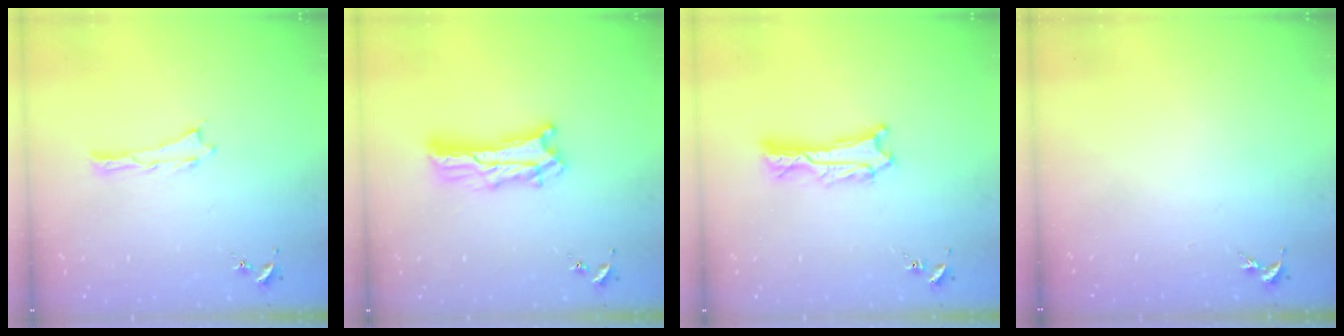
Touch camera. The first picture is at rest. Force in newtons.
{"total": 7.3, "press": 7.3, "slide": 0.7}
{"total": 2.2, "press": 2.2, "slide": 0.2}
{"total": 0.0}